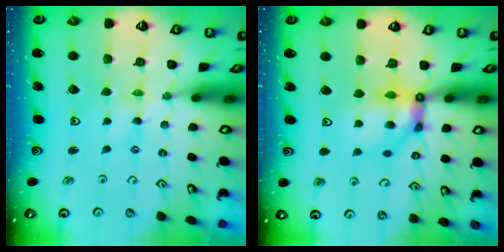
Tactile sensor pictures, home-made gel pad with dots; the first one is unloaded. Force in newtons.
{"total": 9.9, "press": 9.8, "slide": 1.0}